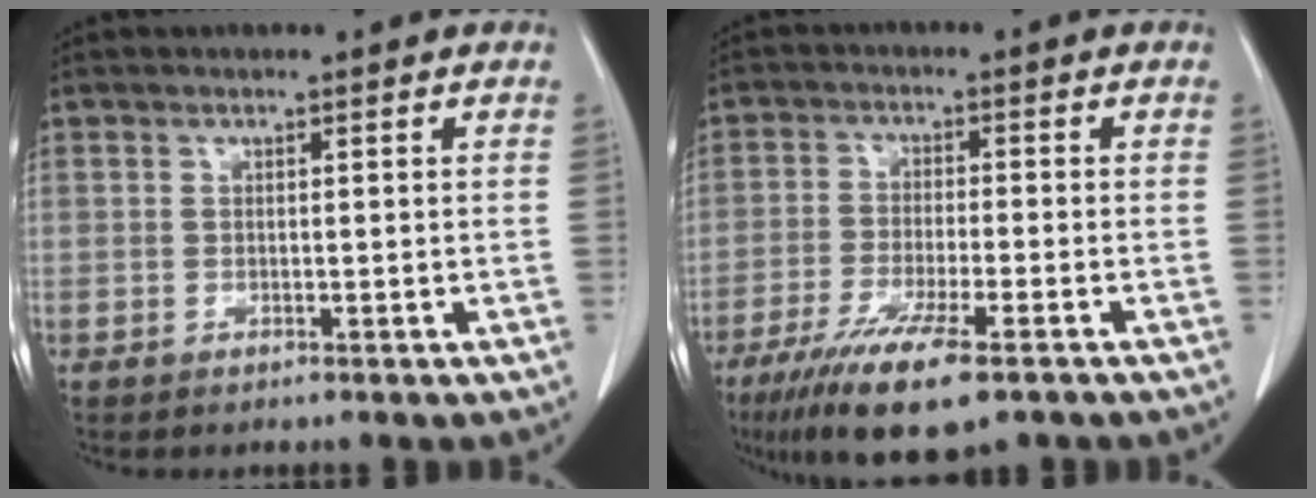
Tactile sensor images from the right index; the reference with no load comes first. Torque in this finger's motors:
{"motor_torque": [1.19, -0.94, 0.73, 0.21]}